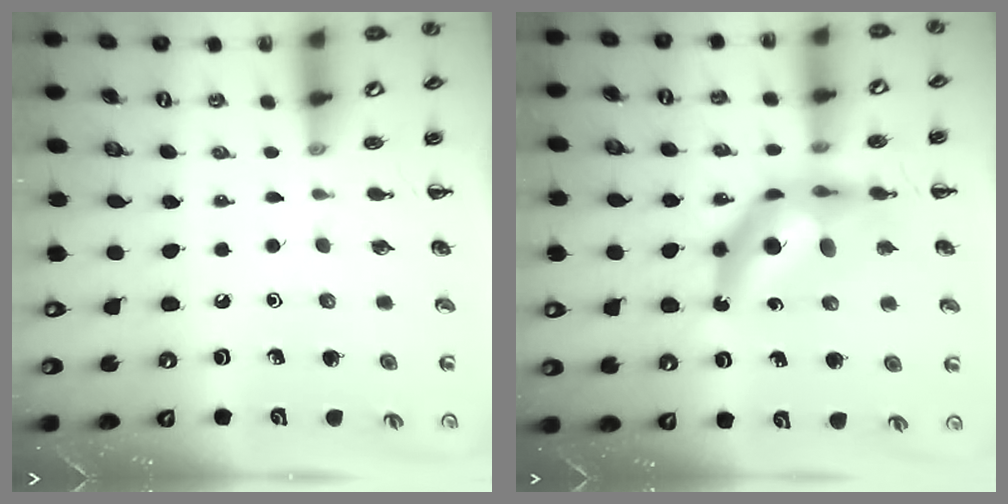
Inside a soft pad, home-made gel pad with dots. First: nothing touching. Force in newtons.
{"total": 12.0, "press": 11.5, "slide": 3.6}